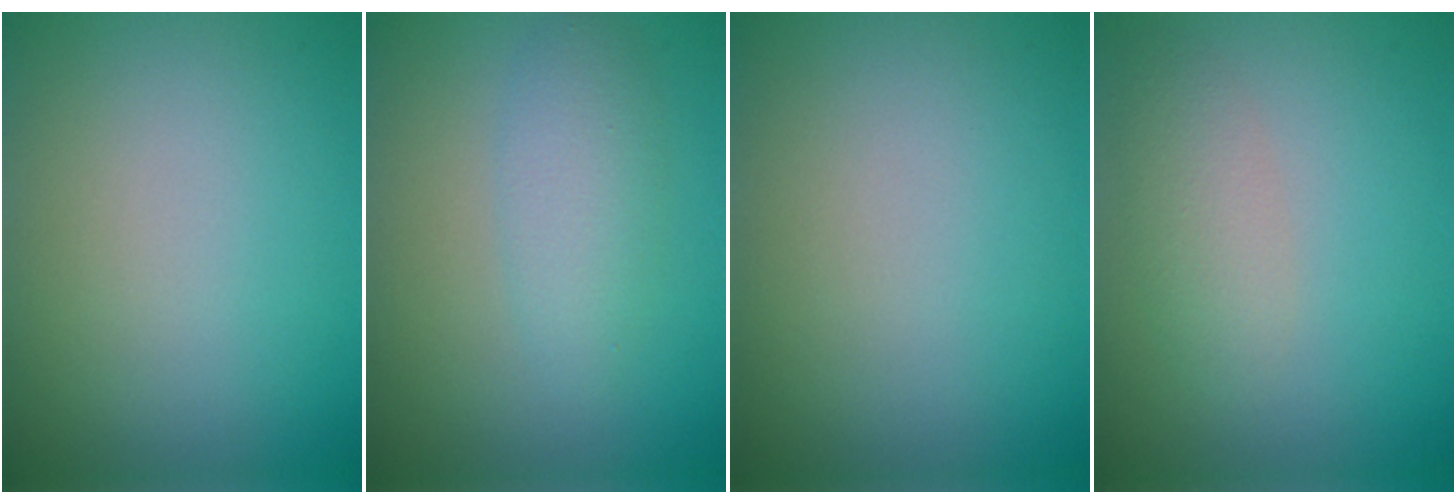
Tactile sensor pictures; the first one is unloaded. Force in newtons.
{"total": 2.8, "press": 2.8, "slide": 0.1}
{"total": 0.0}
{"total": 2.5, "press": 2.5, "slide": 0.2}